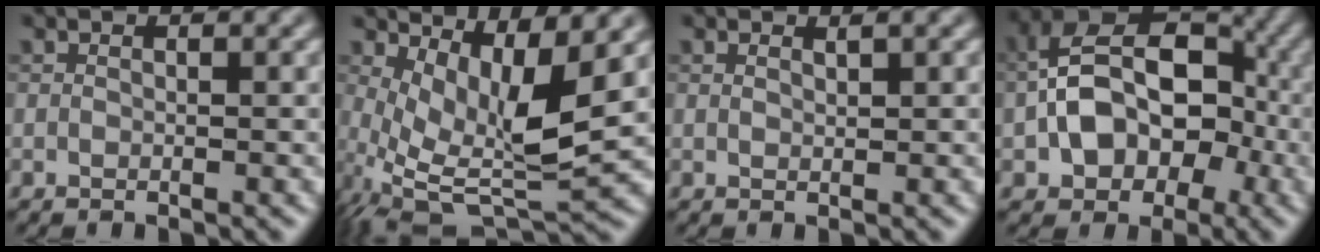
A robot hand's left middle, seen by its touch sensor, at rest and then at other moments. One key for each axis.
{"total": 8.0, "fx": 0.7, "fy": 2.9, "fz": 7.4, "tx": -0.145, "ty": -0.020, "tz": 0.022}
{"total": 0.9, "fx": 0.7, "fy": 0.4, "fz": 0.6, "tx": -0.018, "ty": 0.002, "tz": 0.015}
{"total": 11.1, "fx": -1.6, "fy": 7.7, "fz": 7.8, "tx": -0.098, "ty": 0.012, "tz": -0.033}